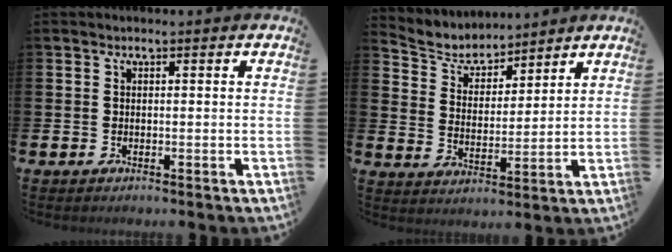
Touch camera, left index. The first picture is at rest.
{"total": 5.4, "force": [5.2, 1.6, 0.4], "torque": [-0.035, -0.036, 0.089]}